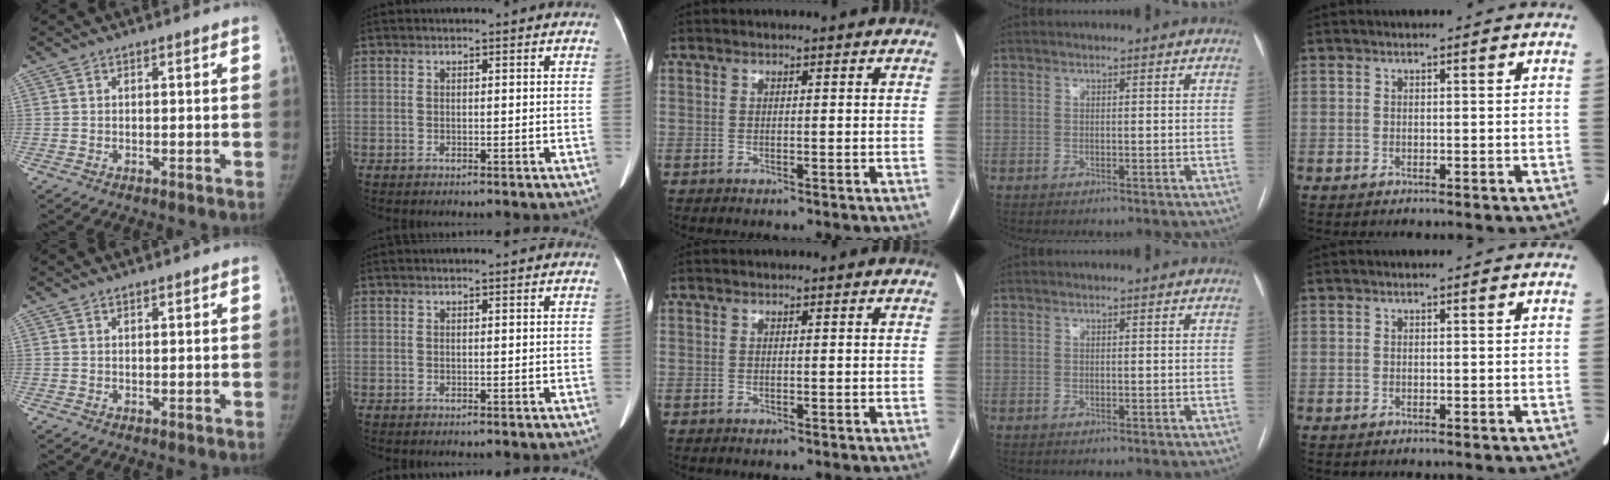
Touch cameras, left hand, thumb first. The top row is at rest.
{"thumb": {"total": 0.7, "force": [0.6, 0.2, 0.3], "torque": [-0.005, -0.003, 0.010]}, "index": {"total": 1.9, "force": [1.8, 0.1, 0.6], "torque": [-0.010, 0.012, 0.023]}}